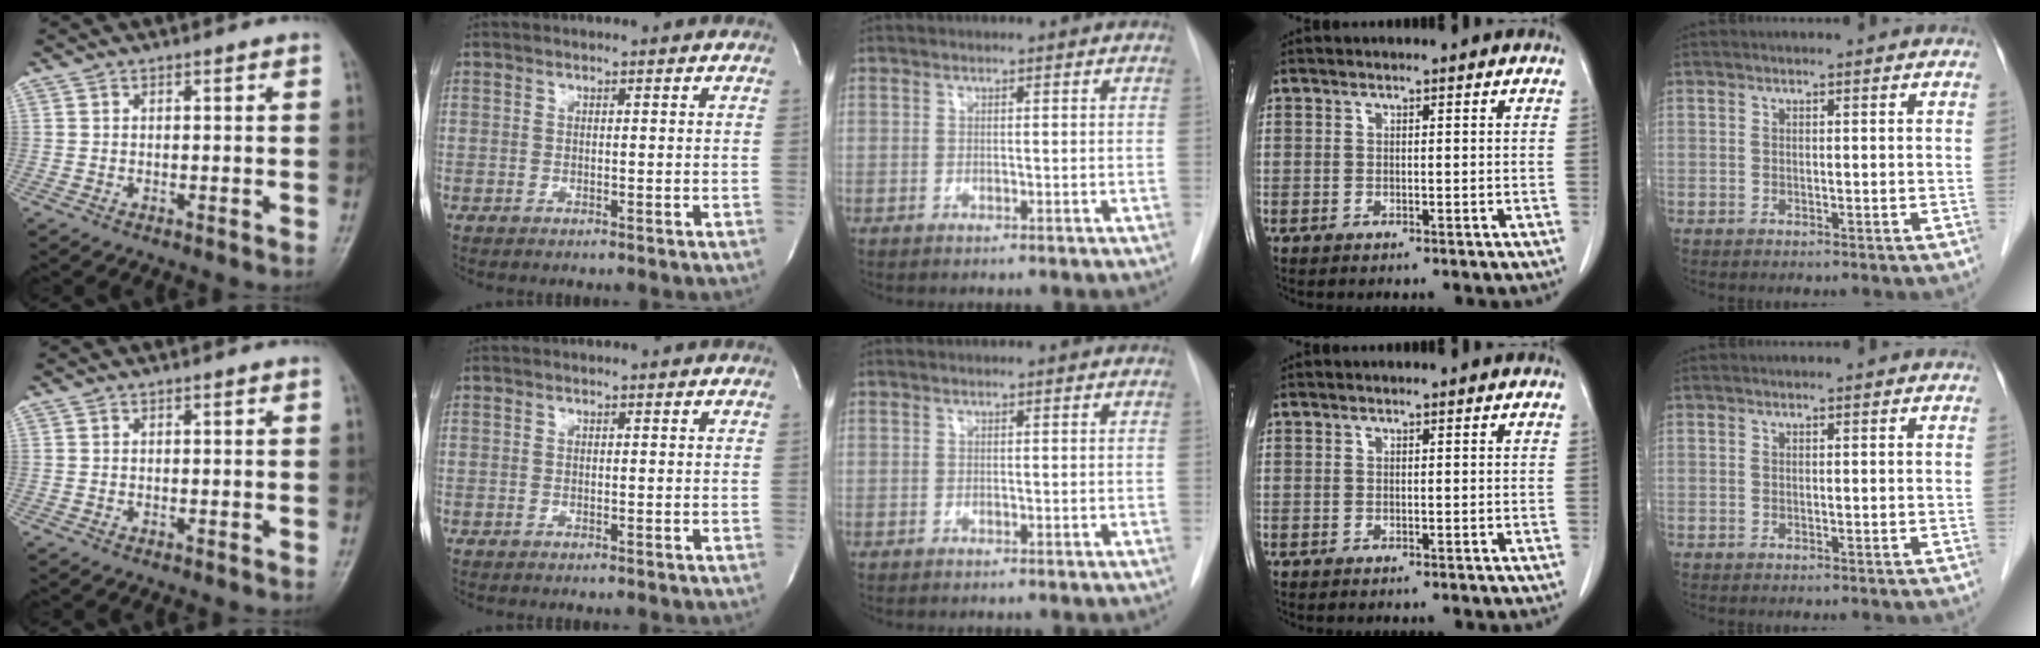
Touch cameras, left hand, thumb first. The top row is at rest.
{}